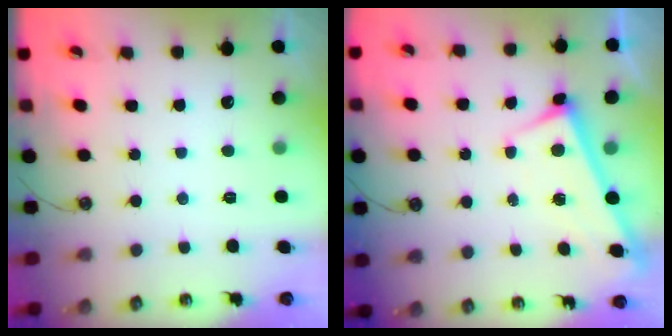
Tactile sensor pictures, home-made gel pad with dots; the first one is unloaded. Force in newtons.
{"total": 2.8, "press": 2.8, "slide": 0.2}